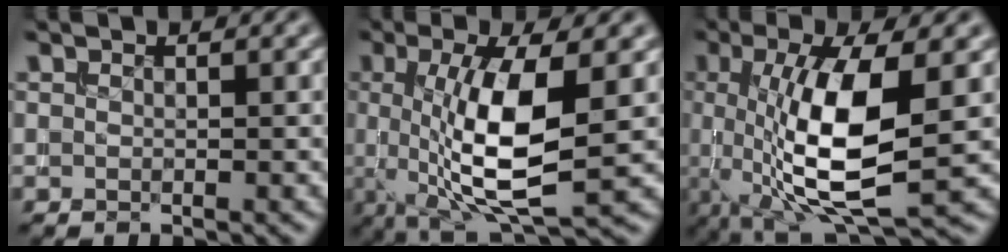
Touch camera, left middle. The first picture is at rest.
{"total": 8.8, "force": [-0.1, 2.5, 8.5], "torque": [-0.155, -0.011, 0.004]}
{"total": 9.8, "force": [-0.2, 3.0, 9.4], "torque": [-0.173, -0.009, 0.001]}